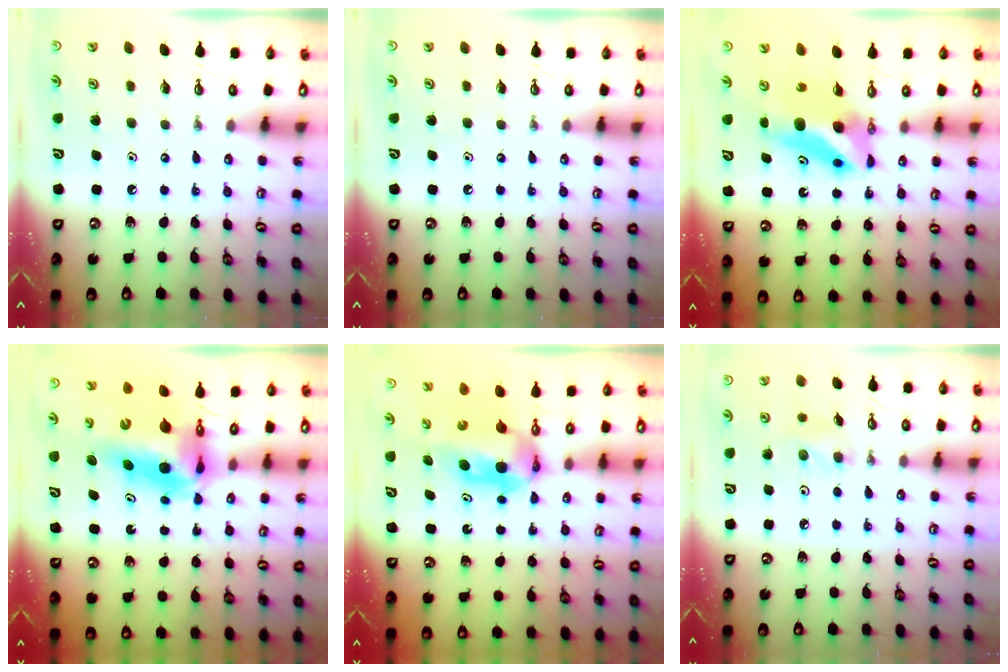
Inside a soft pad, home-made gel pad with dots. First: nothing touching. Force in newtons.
{"total": 0.0}
{"total": 7.1, "press": 7.0, "slide": 0.8}
{"total": 9.4, "press": 9.4, "slide": 0.9}
{"total": 6.1, "press": 5.0, "slide": 3.6}
{"total": 5.4, "press": 5.2, "slide": 1.6}